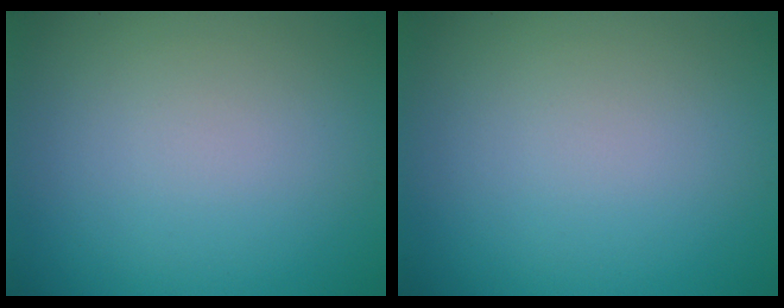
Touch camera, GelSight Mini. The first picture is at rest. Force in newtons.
{"total": 0.0}